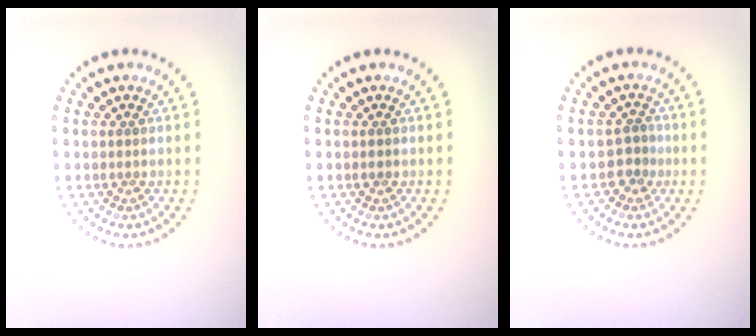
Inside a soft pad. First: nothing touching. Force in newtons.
{"total": 0.7, "press": 0.7, "slide": 0.1}
{"total": 1.6, "press": 1.4, "slide": 0.8}